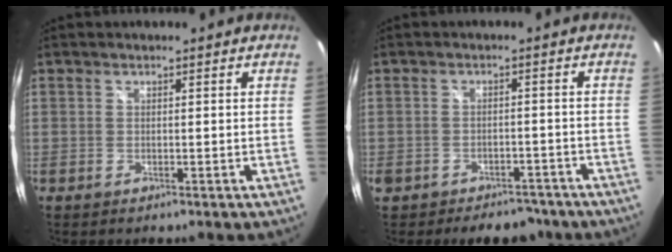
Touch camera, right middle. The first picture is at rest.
{"total": 9.0, "force": [-6.8, 5.1, 3.0], "torque": [-0.077, 0.004, -0.082]}